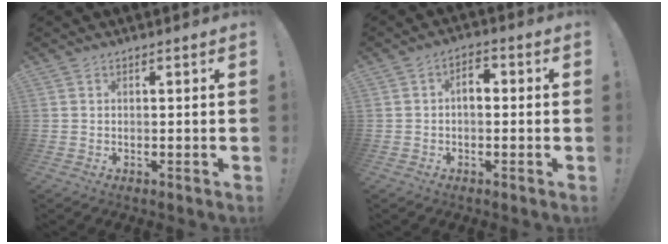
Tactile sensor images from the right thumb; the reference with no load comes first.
{"total": 4.3, "force": [-0.3, 2.7, 3.4], "torque": [-0.052, 0.009, -0.009]}